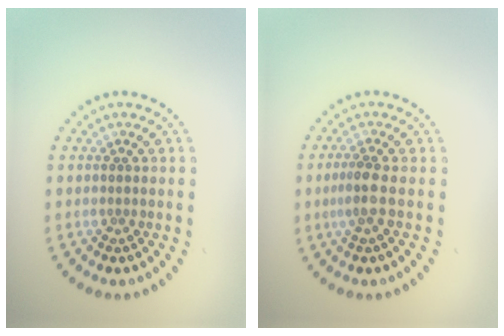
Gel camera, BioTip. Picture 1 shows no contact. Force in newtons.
{"total": 2.0, "press": 1.5, "slide": 1.3}